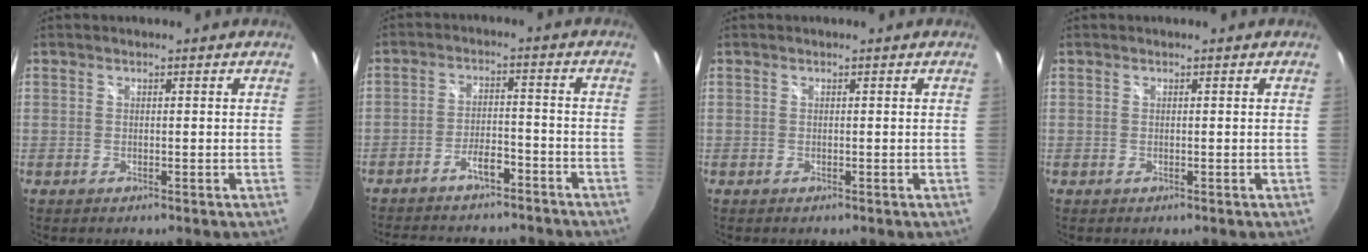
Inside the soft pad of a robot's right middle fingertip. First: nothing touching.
{"total": 12.5, "force": [-10.7, 3.9, 5.2], "torque": [-0.116, 0.011, -0.153]}
{"total": 0.0}
{"total": 0.0}